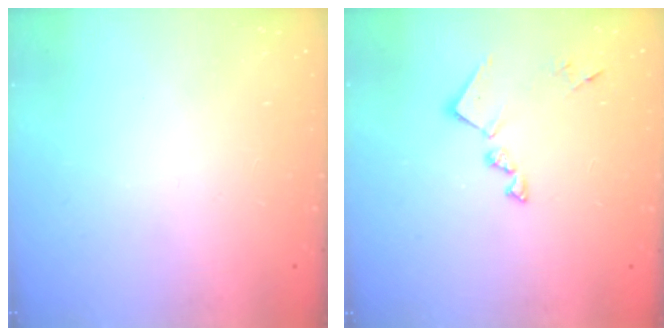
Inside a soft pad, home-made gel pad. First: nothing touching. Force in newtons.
{"total": 11.7, "press": 11.6, "slide": 0.3}